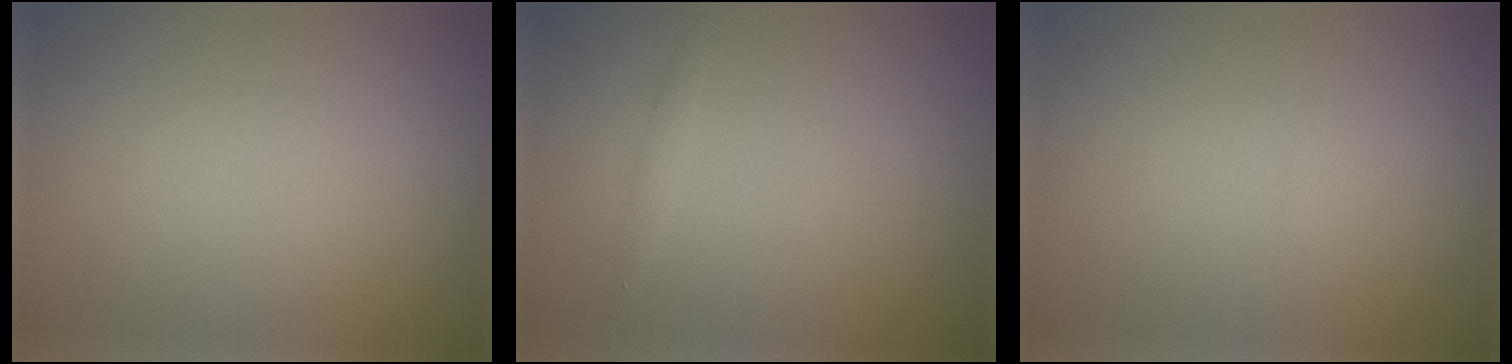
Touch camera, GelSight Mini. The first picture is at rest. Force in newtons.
{"total": 0.6, "press": 0.6, "slide": 0.0}
{"total": 0.0}